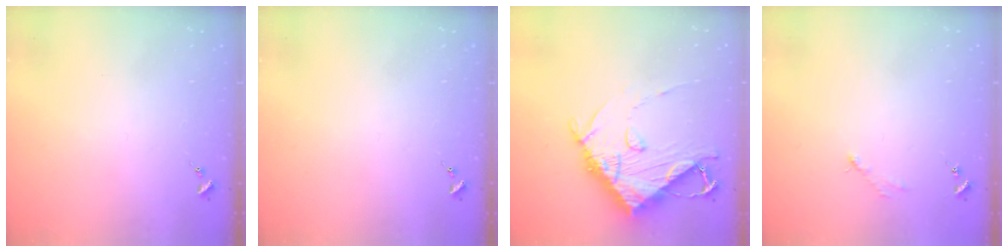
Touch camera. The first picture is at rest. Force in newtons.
{"total": 0.0}
{"total": 14.2, "press": 14.1, "slide": 1.7}
{"total": 2.9, "press": 2.9, "slide": 0.4}